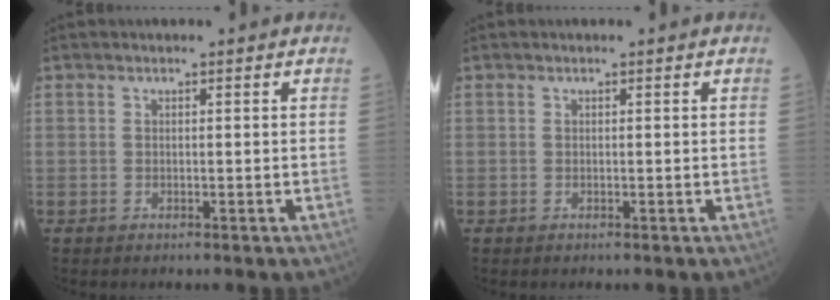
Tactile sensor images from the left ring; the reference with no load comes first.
{"total": 0.0}